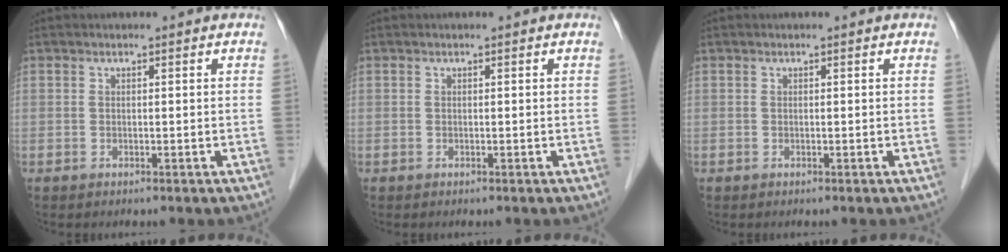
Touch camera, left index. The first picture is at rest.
{"total": 0.0}
{"total": 0.0}